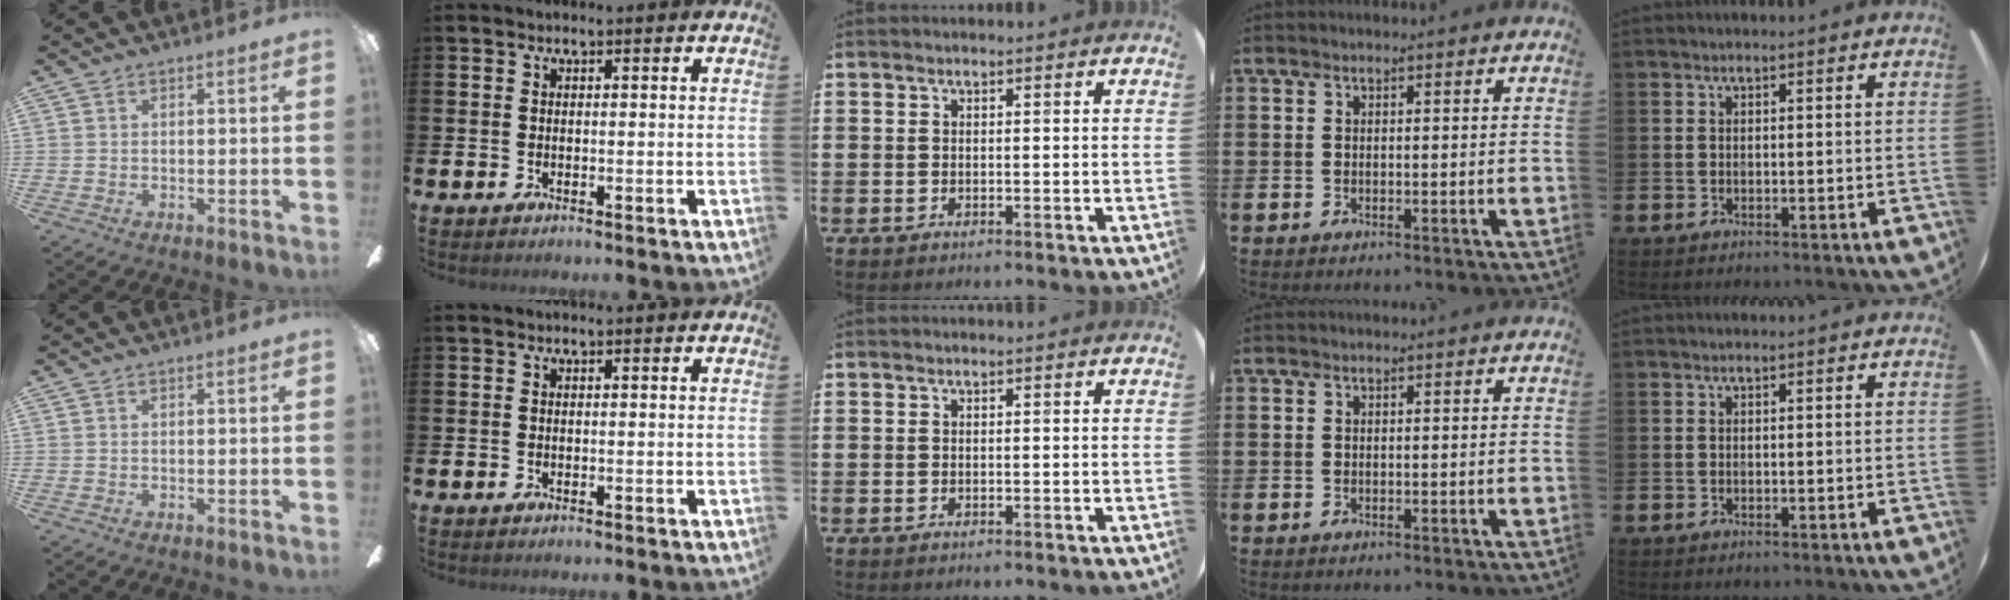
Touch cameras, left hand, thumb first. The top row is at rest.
{}